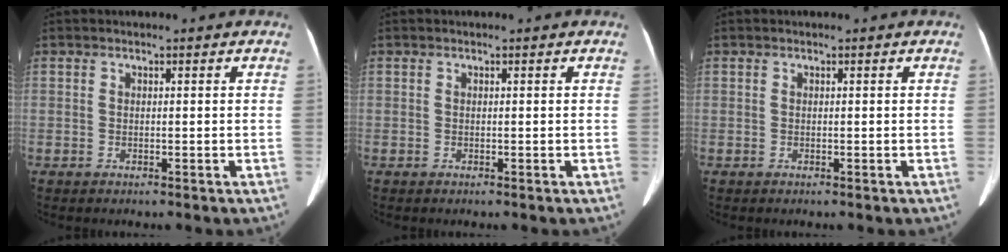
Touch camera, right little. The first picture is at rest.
{"total": 0.0}
{"total": 0.0}